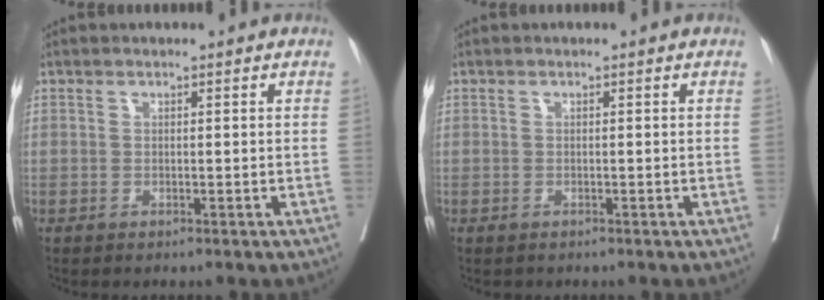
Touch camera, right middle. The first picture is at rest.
{"total": 0.0}